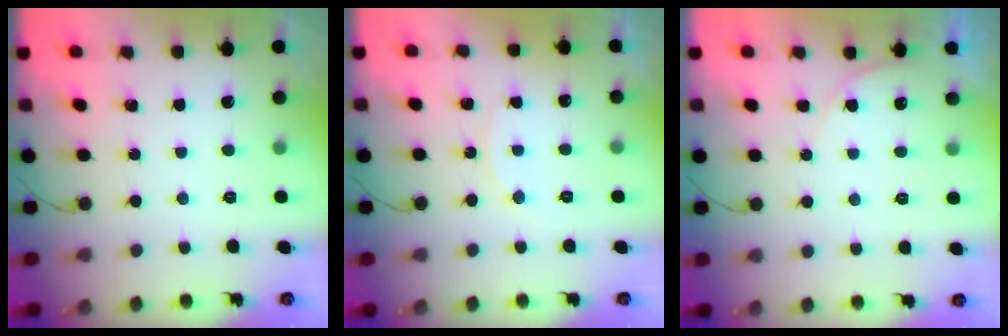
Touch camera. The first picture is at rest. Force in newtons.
{"total": 7.0, "press": 7.0, "slide": 0.4}
{"total": 4.5, "press": 4.5, "slide": 0.6}